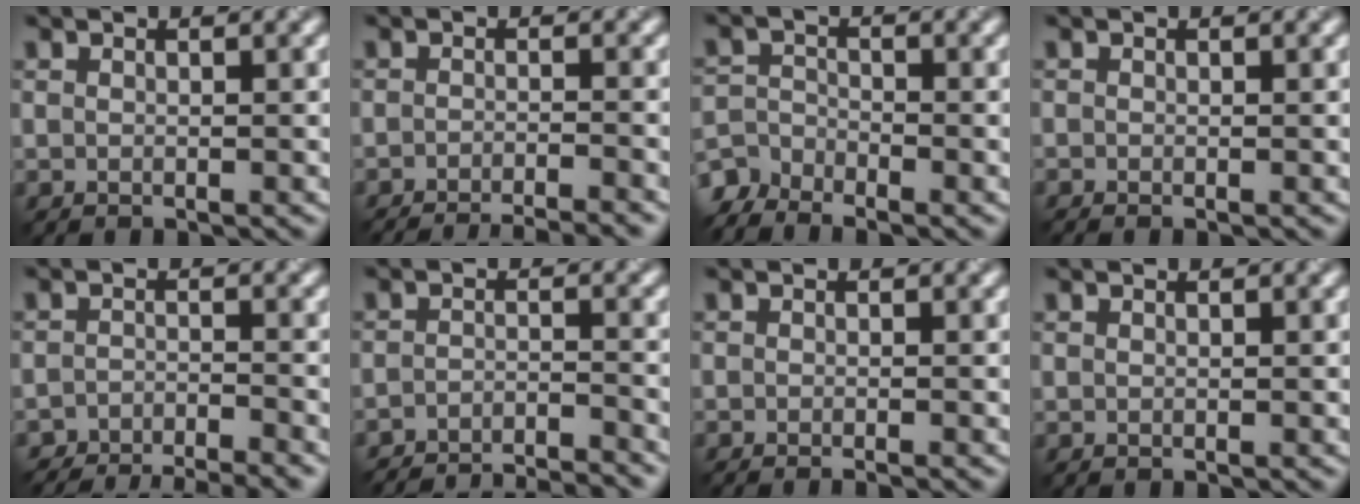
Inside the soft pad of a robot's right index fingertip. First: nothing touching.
{"total": 6.5, "force": [-5.8, 1.1, 2.7], "torque": [-0.026, -0.006, -0.078]}
{"total": 3.3, "force": [-3.0, 1.0, 0.6], "torque": [-0.013, -0.002, -0.066]}
{"total": 0.0}
{"total": 6.3, "force": [-6.0, 0.8, 1.8], "torque": [-0.032, -0.012, -0.096]}
{"total": 7.6, "force": [-7.3, 0.8, 1.9], "torque": [-0.028, -0.007, -0.112]}
{"total": 1.2, "force": [-1.0, -0.1, 0.7], "torque": [-0.013, -0.003, -0.016]}
{"total": 0.0}